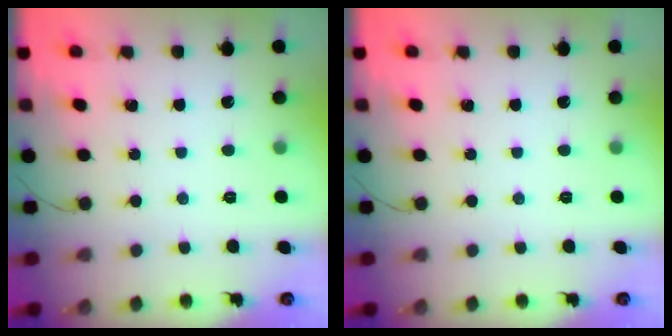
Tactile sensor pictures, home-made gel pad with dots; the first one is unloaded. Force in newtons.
{"total": 0.0}